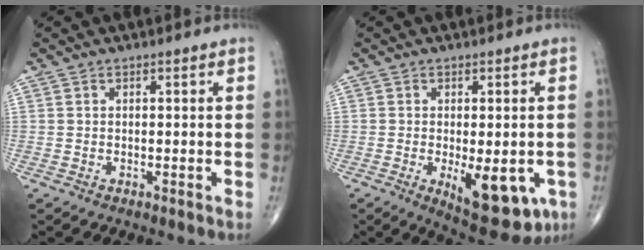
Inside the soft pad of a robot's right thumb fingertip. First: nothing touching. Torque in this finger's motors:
{"motor_torque": [0.92, 1.60, 0.86, -0.23, 0.30]}